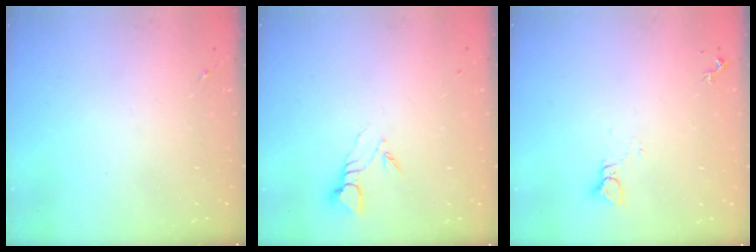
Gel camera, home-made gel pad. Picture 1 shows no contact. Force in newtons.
{"total": 3.8, "press": 3.8, "slide": 0.3}
{"total": 2.7, "press": 2.7, "slide": 0.2}